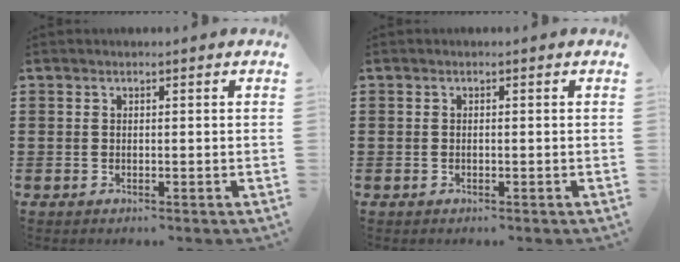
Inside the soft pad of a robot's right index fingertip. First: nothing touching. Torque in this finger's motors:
{"motor_torque": [0.05, 0.19, 0.00, 0.00]}